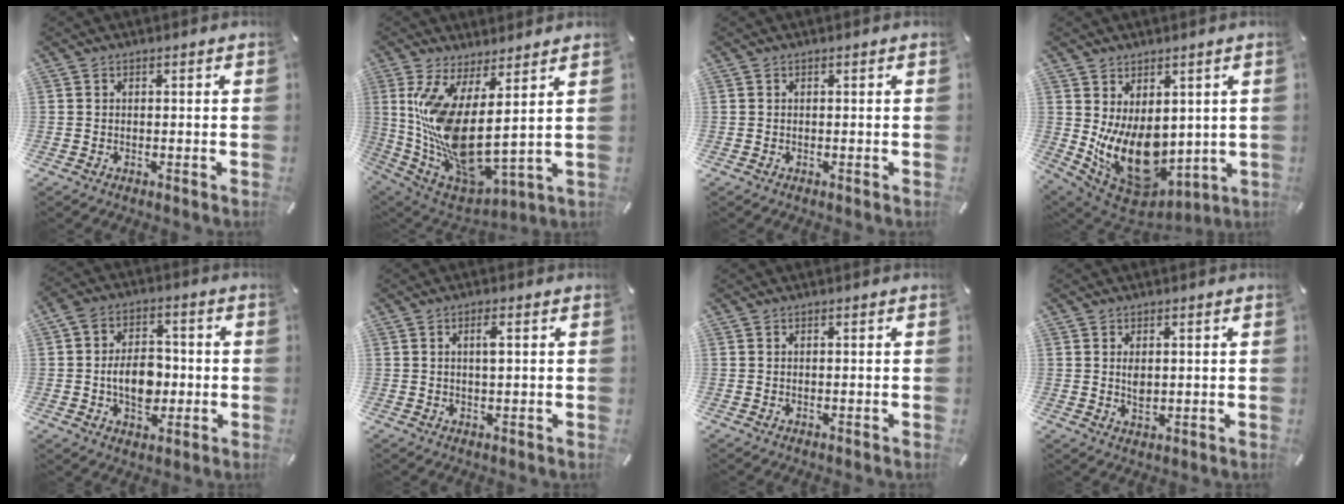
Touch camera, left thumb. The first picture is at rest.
{"total": 13.6, "force": [3.6, 4.6, 12.3], "torque": [-0.278, -0.068, 0.061]}
{"total": 0.0}
{"total": 14.2, "force": [-0.5, 10.4, 9.7], "torque": [-0.169, -0.031, 0.007]}
{"total": 10.1, "force": [-1.2, 7.4, 6.7], "torque": [-0.117, 0.008, -0.020]}
{"total": 2.7, "force": [0.6, 0.8, 2.5], "torque": [-0.043, 0.001, 0.006]}
{"total": 0.0}
{"total": 3.0, "force": [0.7, 1.5, 2.5], "torque": [-0.046, -0.006, 0.005]}